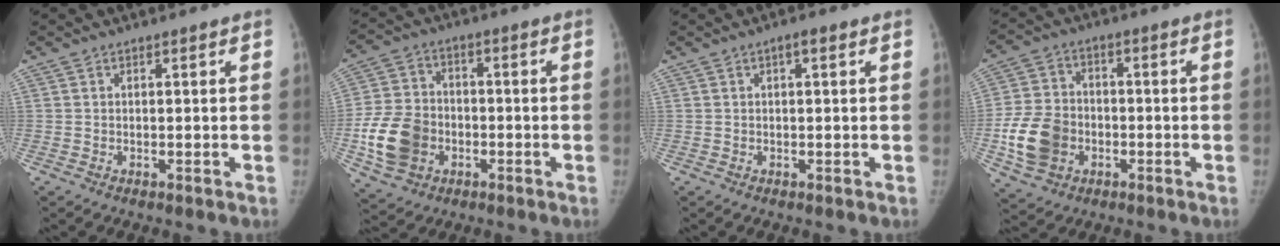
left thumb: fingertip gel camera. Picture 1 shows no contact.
{"total": 12.8, "force": [-3.5, 10.2, 7.0], "torque": [-0.120, 0.015, -0.065]}
{"total": 1.6, "force": [0.6, 0.5, 1.4], "torque": [-0.018, 0.005, 0.003]}
{"total": 12.0, "force": [-3.2, 9.6, 6.6], "torque": [-0.111, 0.015, -0.059]}